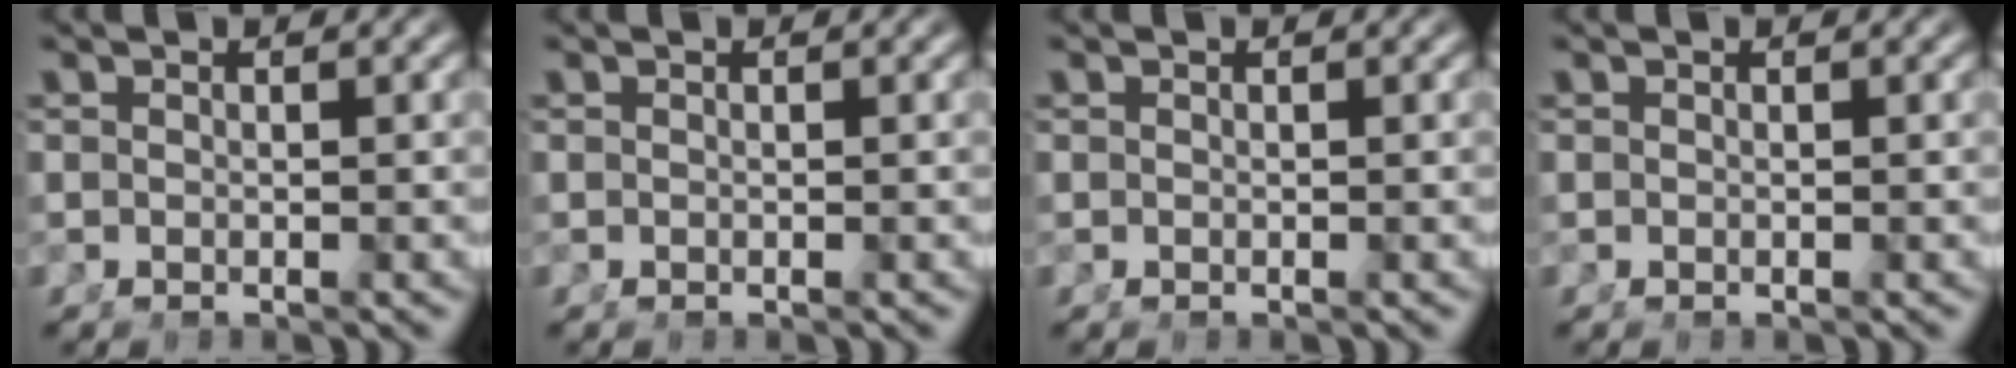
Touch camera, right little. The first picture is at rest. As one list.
[{"total": 0.0}, {"total": 0.0}, {"total": 0.0}]